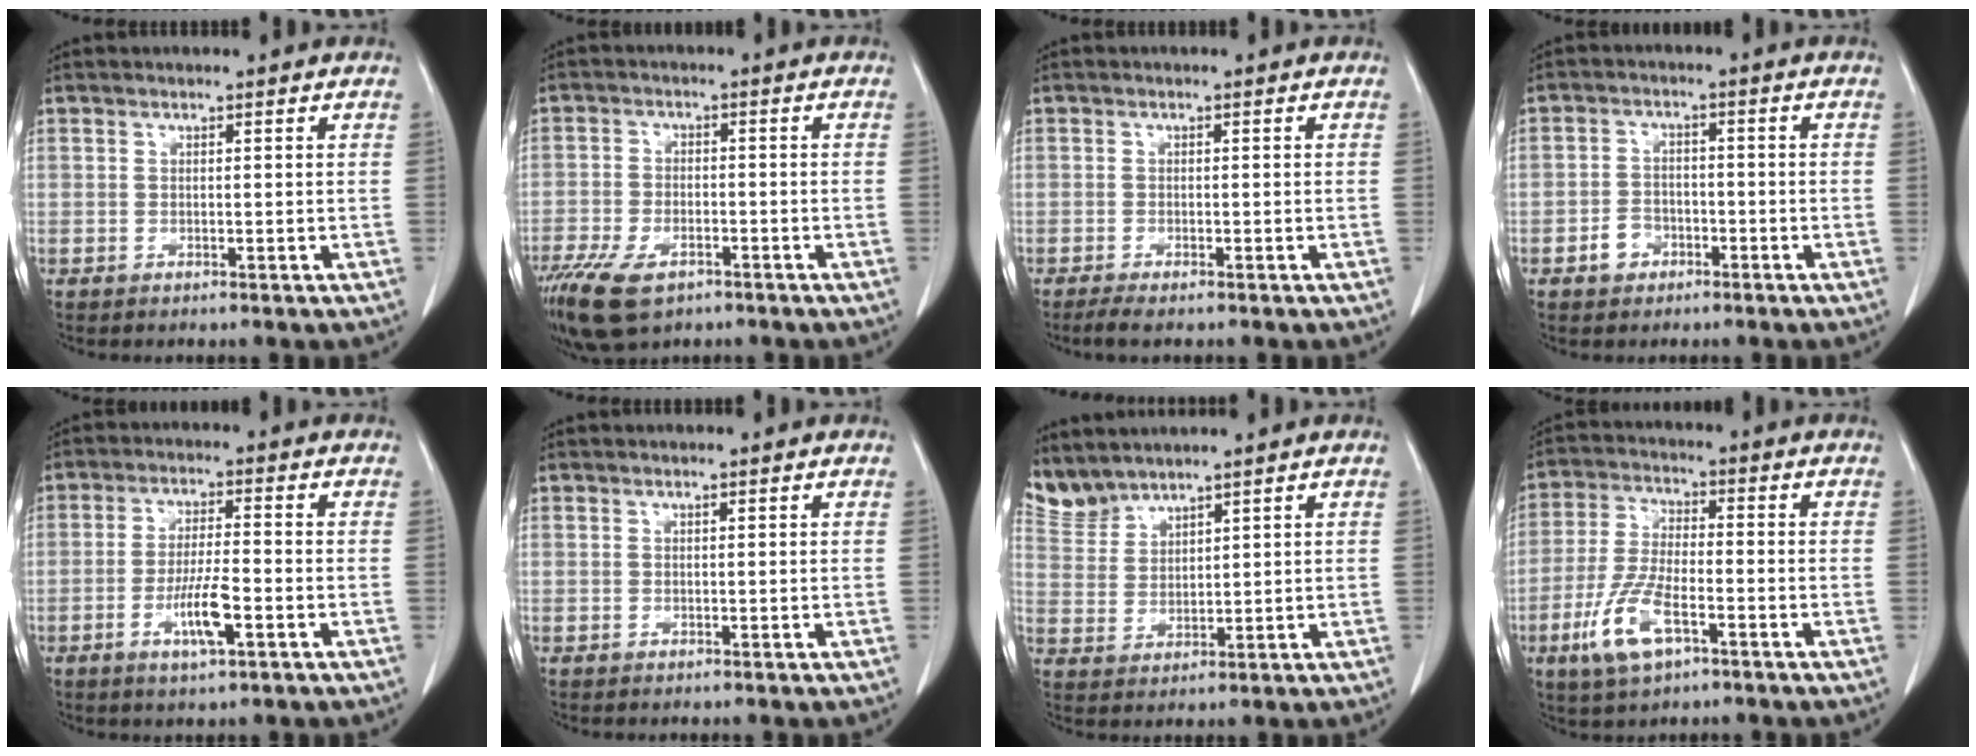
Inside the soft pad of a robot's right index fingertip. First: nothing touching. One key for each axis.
{"total": 10.6, "fx": -6.9, "fy": 4.8, "fz": 6.4, "tx": -0.133, "ty": -0.012, "tz": -0.113}
{"total": 2.8, "fx": -2.1, "fy": 0.3, "fz": 1.8, "tx": -0.033, "ty": -0.008, "tz": -0.032}
{"total": 3.4, "fx": -1.9, "fy": 2.6, "fz": 1.3, "tx": -0.020, "ty": 0.010, "tz": -0.030}
{"total": 6.4, "fx": -2.4, "fy": 0.8, "fz": 5.8, "tx": -0.111, "ty": -0.007, "tz": -0.043}
{"total": 0.0}
{"total": 5.4, "fx": 5.4, "fy": 0.2, "fz": 0.1, "tx": -0.020, "ty": 0.007, "tz": 0.124}
{"total": 9.5, "fx": -4.5, "fy": 2.7, "fz": 7.9, "tx": -0.177, "ty": -0.010, "tz": -0.083}